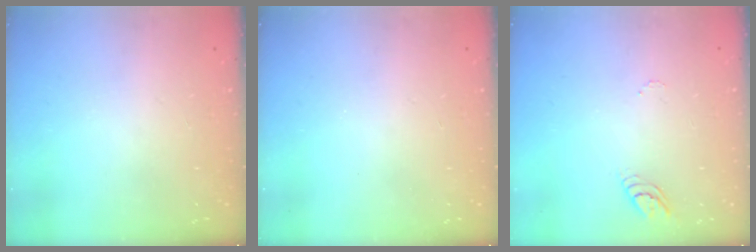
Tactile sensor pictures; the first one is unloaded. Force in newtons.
{"total": 0.0}
{"total": 3.8, "press": 3.8, "slide": 0.3}